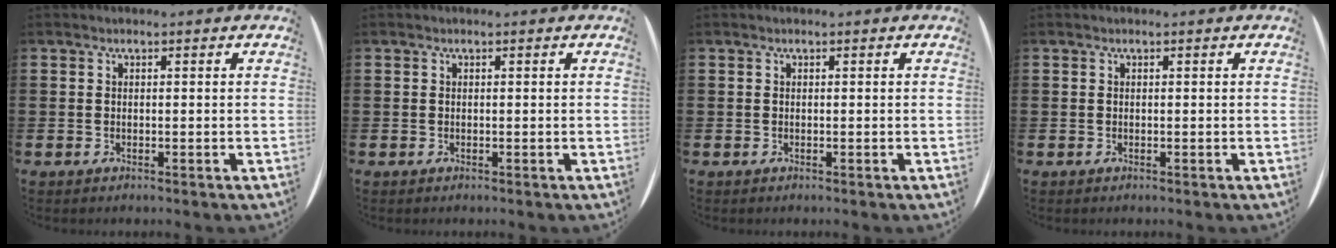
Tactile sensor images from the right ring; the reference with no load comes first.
{"total": 0.0}
{"total": 0.0}
{"total": 0.0}